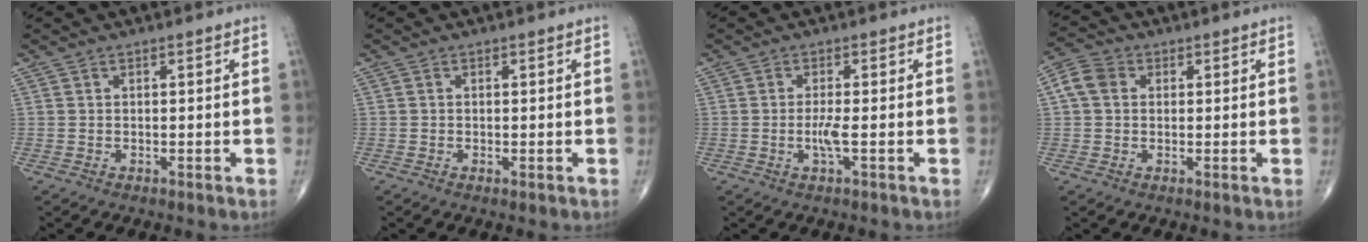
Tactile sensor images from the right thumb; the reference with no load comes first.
{"total": 0.5, "force": [-0.2, 0.1, 0.5], "torque": [-0.011, -0.003, -0.004]}
{"total": 2.6, "force": [-0.6, 0.2, 2.5], "torque": [-0.057, -0.004, -0.015]}
{"total": 5.0, "force": [0.9, 4.0, 2.9], "torque": [-0.056, 0.014, 0.010]}